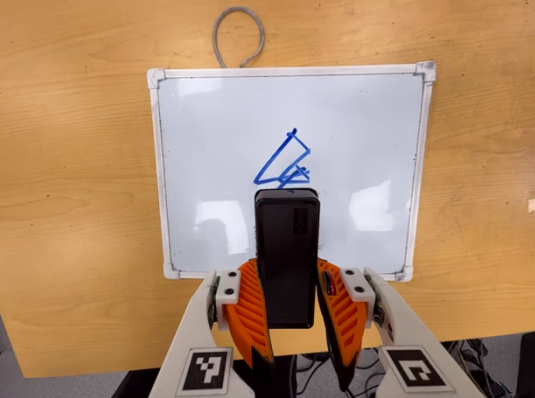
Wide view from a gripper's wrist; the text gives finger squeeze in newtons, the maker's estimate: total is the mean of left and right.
{"total": 8.1, "left": 6.0, "right": 10.1}